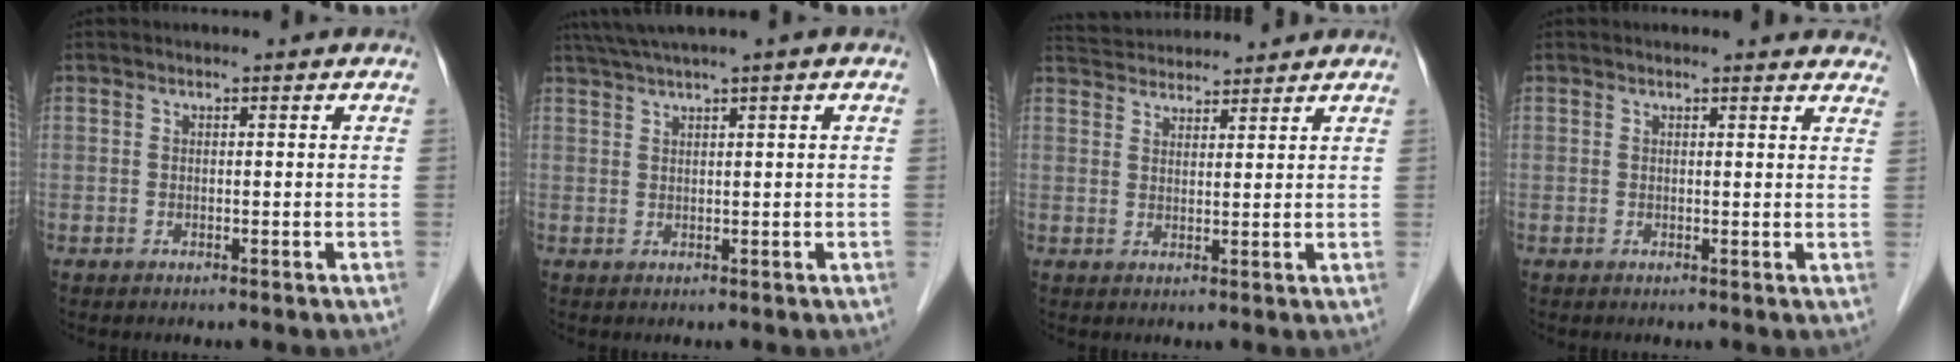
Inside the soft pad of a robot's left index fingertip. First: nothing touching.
{"total": 4.4, "force": [3.1, -1.1, 2.9], "torque": [-0.060, 0.023, 0.062]}
{"total": 8.0, "force": [7.7, 1.1, 1.6], "torque": [-0.035, 0.036, 0.125]}
{"total": 7.6, "force": [7.3, 1.4, 1.8], "torque": [0.000, -0.004, 0.053]}